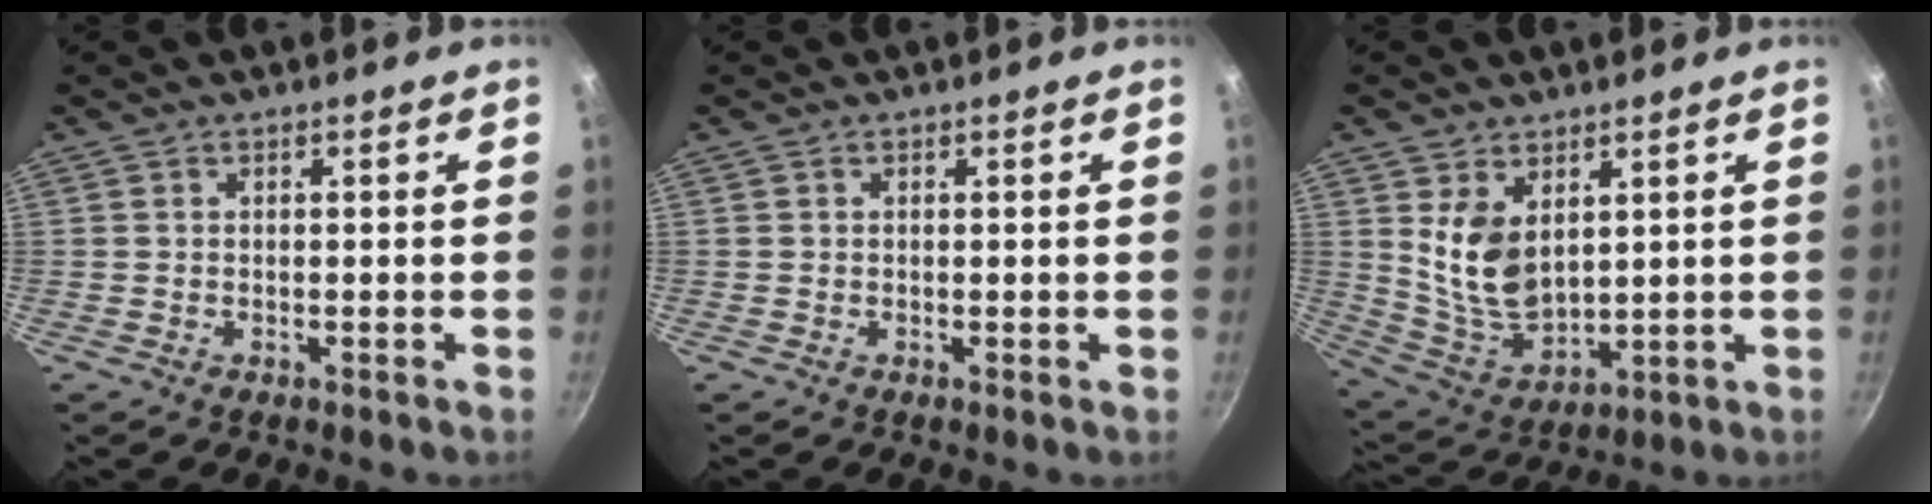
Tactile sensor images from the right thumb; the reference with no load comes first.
{"total": 0.0}
{"total": 10.7, "force": [3.5, 6.7, 7.7], "torque": [-0.125, -0.039, 0.085]}